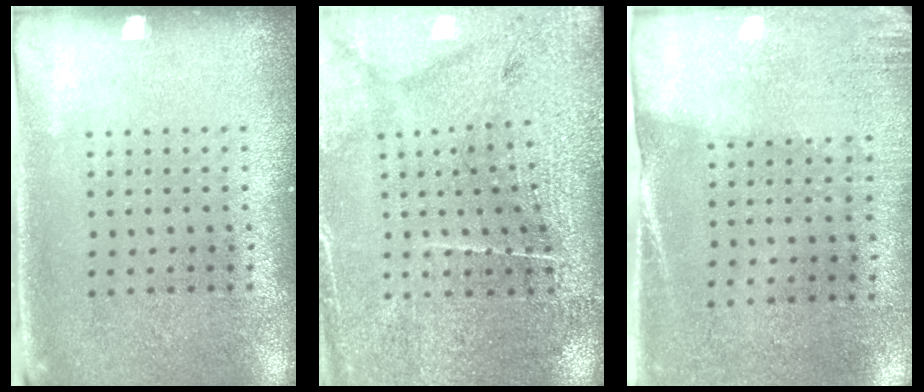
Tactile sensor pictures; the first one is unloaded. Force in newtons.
{"total": 3.3, "press": 3.3, "slide": 0.4}
{"total": 2.7, "press": 2.4, "slide": 1.3}